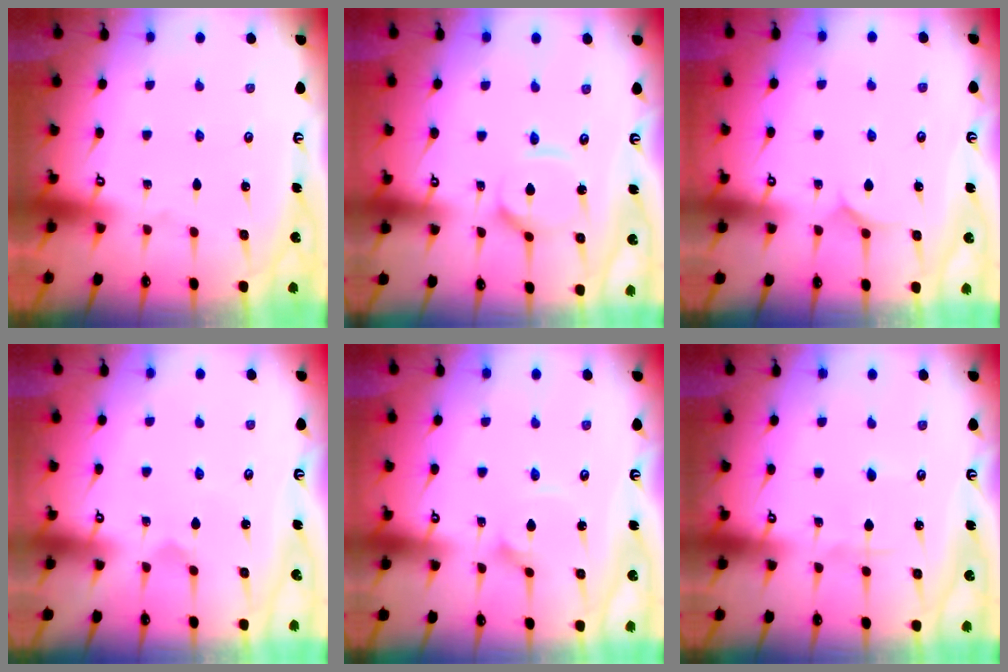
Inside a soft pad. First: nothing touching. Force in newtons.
{"total": 8.1, "press": 8.1, "slide": 0.6}
{"total": 5.4, "press": 5.4, "slide": 0.6}
{"total": 2.8, "press": 2.8, "slide": 0.3}
{"total": 1.7, "press": 1.7, "slide": 0.2}
{"total": 2.9, "press": 2.9, "slide": 0.3}